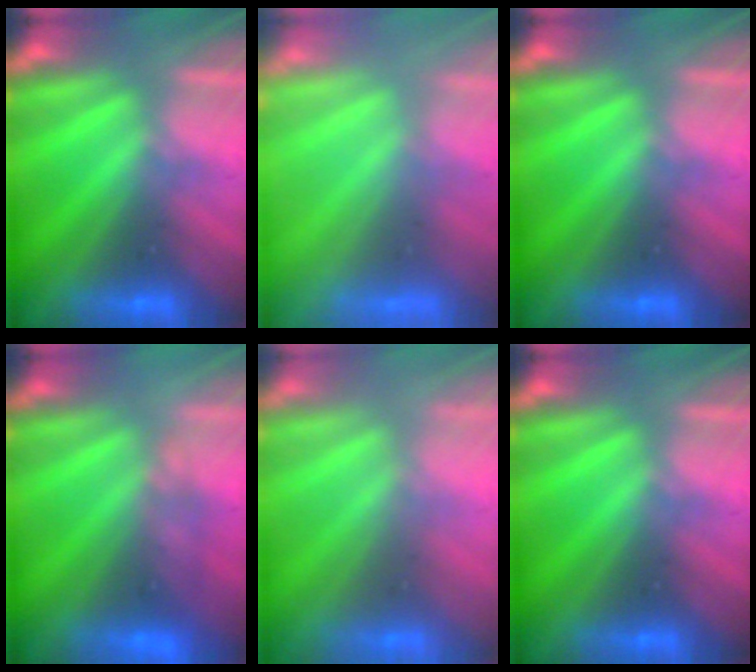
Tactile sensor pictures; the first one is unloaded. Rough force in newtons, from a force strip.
{"total": 8.3}
{"total": 0.0}
{"total": 4.2}
{"total": 7.9}
{"total": 0.0}